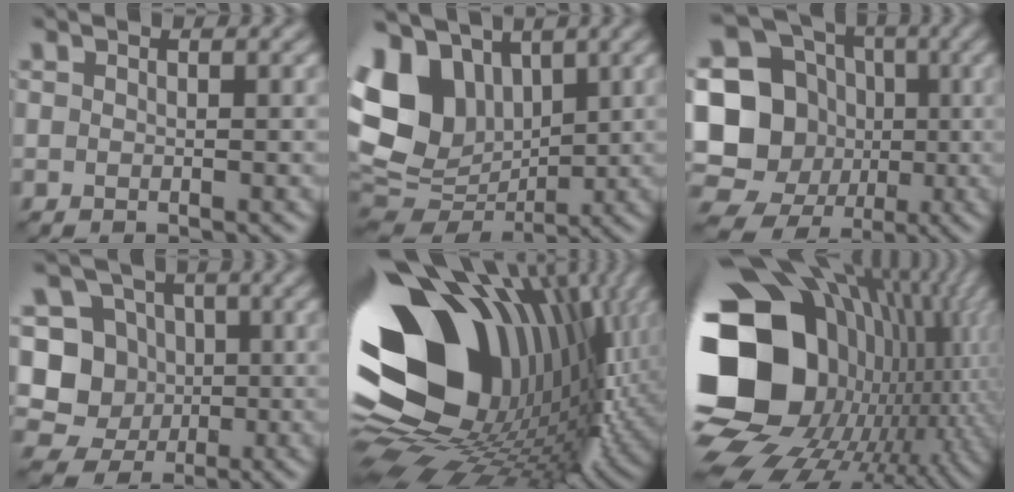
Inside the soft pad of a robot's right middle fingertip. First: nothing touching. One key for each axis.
{"total": 12.5, "fx": 3.0, "fy": 9.2, "fz": 7.8, "tx": -0.187, "ty": 0.013, "tz": 0.055}
{"total": 19.9, "fx": -1.4, "fy": 18.6, "fz": 6.9, "tx": -0.173, "ty": 0.008, "tz": -0.067}
{"total": 9.3, "fx": -0.5, "fy": 8.8, "fz": 3.1, "tx": -0.069, "ty": 0.034, "tz": -0.044}
{"total": 21.4, "fx": 2.3, "fy": 13.8, "fz": 16.1, "tx": -0.301, "ty": -0.038, "tz": 0.045}
{"total": 22.3, "fx": -2.5, "fy": 16.7, "fz": 14.5, "tx": -0.302, "ty": -0.022, "tz": -0.033}